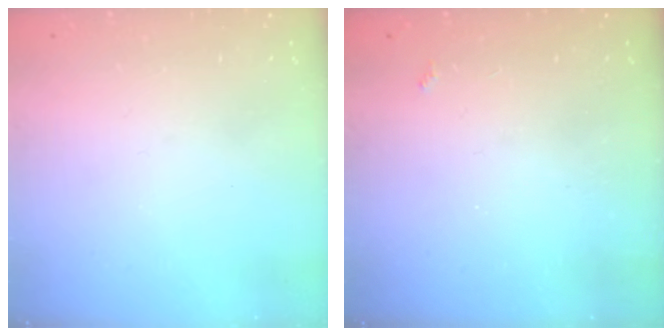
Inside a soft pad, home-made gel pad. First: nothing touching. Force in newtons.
{"total": 2.1, "press": 2.0, "slide": 0.4}